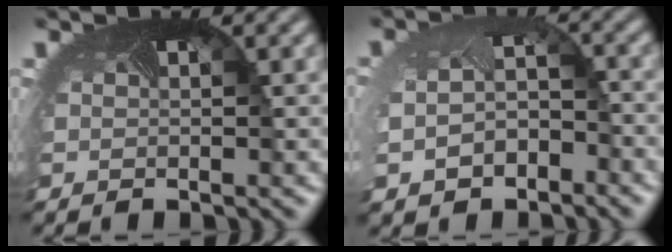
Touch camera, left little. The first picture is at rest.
{"total": 4.2, "force": [-1.5, 2.8, 2.7], "torque": [-0.075, -0.021, -0.024]}